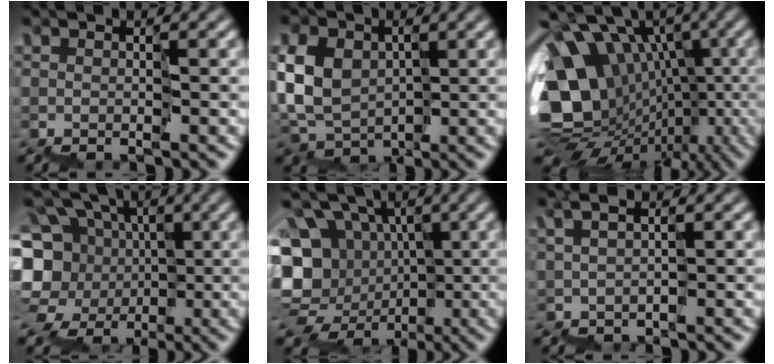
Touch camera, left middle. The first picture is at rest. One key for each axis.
{"total": 4.2, "fx": 0.7, "fy": 3.4, "fz": 2.3, "tx": -0.060, "ty": 0.014, "tz": 0.004}
{"total": 14.2, "fx": 0.0, "fy": 11.4, "fz": 8.4, "tx": -0.162, "ty": 0.010, "tz": 0.026}
{"total": 6.8, "fx": -1.0, "fy": 6.0, "fz": 3.1, "tx": -0.072, "ty": 0.023, "tz": -0.036}
{"total": 11.2, "fx": -0.9, "fy": 10.3, "fz": 4.2, "tx": -0.091, "ty": 0.025, "tz": -0.032}
{"total": 0.5, "fx": 0.4, "fy": -0.3, "fz": 0.2, "tx": -0.009, "ty": 0.005, "tz": 0.007}